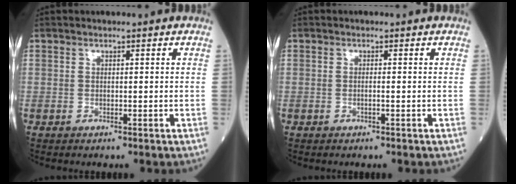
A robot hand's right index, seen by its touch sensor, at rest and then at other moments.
{"total": 0.6, "force": [-0.1, -0.1, 0.6], "torque": [-0.011, 0.001, -0.003]}